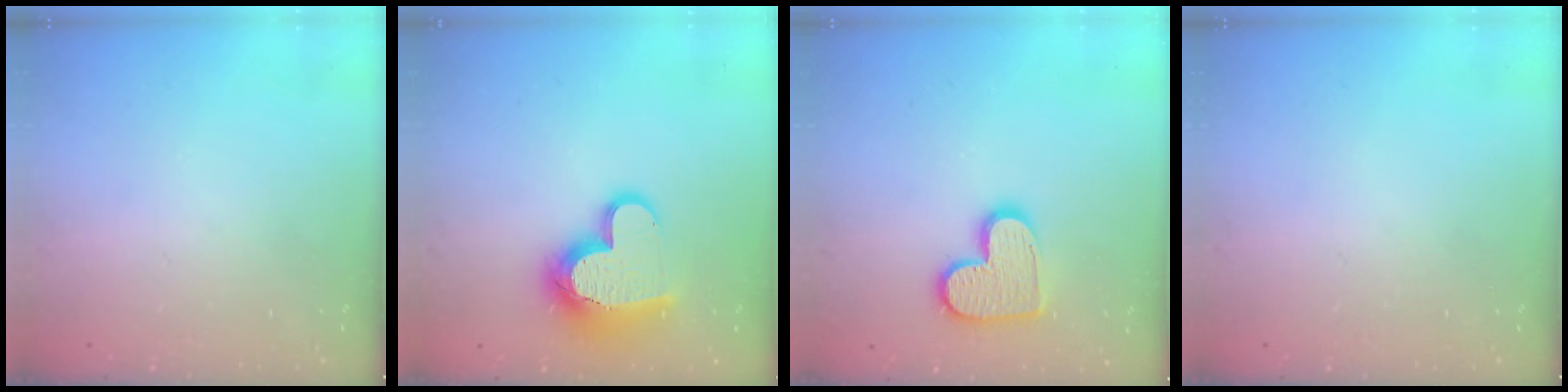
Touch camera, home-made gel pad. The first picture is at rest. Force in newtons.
{"total": 15.1, "press": 15.1, "slide": 1.5}
{"total": 12.8, "press": 12.8, "slide": 0.9}
{"total": 0.0}